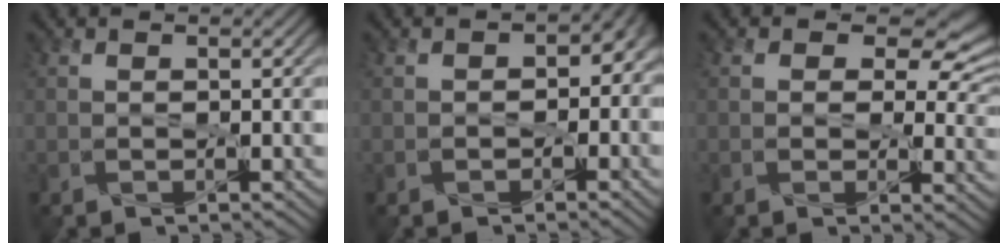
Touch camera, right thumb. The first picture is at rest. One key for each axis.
{"total": 3.3, "fx": -0.6, "fy": 2.8, "fz": 1.7, "tx": -0.008, "ty": -0.013, "tz": -0.009}
{"total": 7.6, "fx": 2.9, "fy": 5.2, "fz": 4.6, "tx": -0.058, "ty": -0.009, "tz": 0.038}